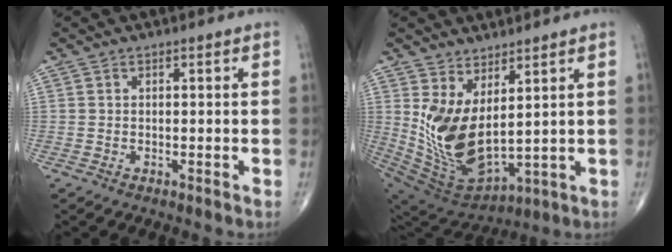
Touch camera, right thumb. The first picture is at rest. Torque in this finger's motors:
{"motor_torque": [-0.83, 1.97, 1.54, 0.35, 0.28]}